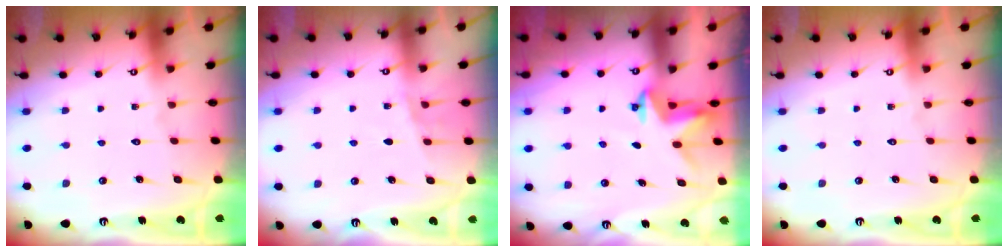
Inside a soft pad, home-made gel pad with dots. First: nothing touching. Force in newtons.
{"total": 4.7, "press": 4.5, "slide": 1.4}
{"total": 3.1, "press": 3.1, "slide": 0.2}
{"total": 0.0}